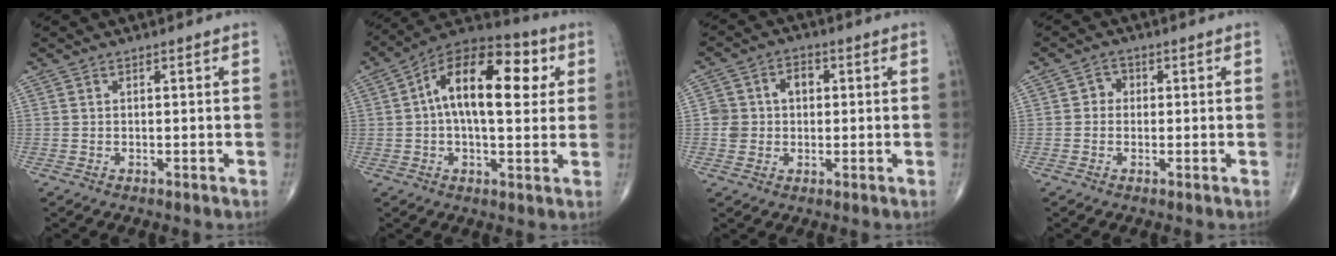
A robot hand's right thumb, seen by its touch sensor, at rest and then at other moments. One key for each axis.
{"total": 18.5, "fx": 3.7, "fy": 9.2, "fz": 15.6, "tx": -0.221, "ty": 0.024, "tz": 0.044}
{"total": 6.4, "fx": 0.6, "fy": 5.5, "fz": 3.3, "tx": -0.036, "ty": 0.018, "tz": 0.009}
{"total": 2.3, "fx": 0.0, "fy": 2.1, "fz": 1.0, "tx": 0.003, "ty": 0.008, "tz": -0.008}